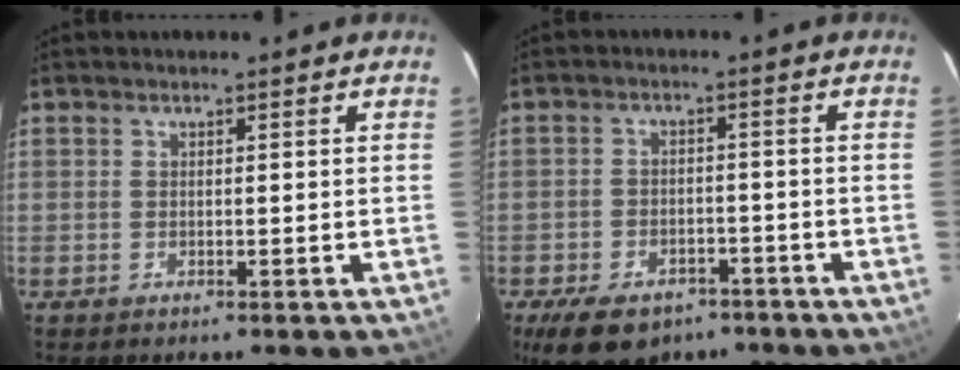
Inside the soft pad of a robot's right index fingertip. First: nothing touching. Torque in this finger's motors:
{"motor_torque": [0.93, -0.82, 0.34, 0.06]}